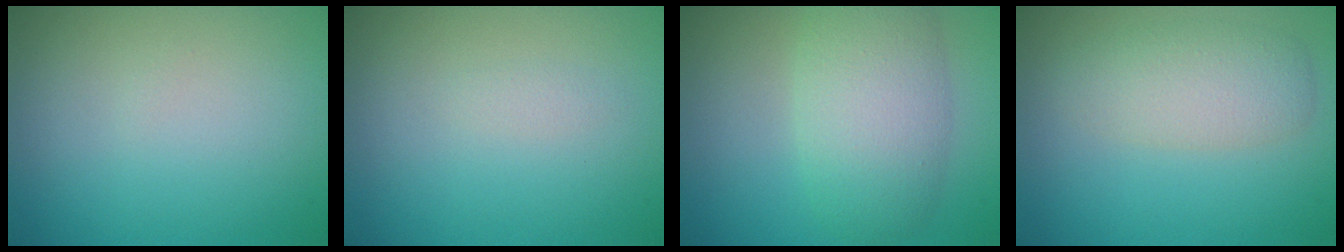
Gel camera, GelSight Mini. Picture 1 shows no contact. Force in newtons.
{"total": 0.6, "press": 0.6, "slide": 0.1}
{"total": 5.9, "press": 5.9, "slide": 0.3}
{"total": 3.4, "press": 3.3, "slide": 0.4}